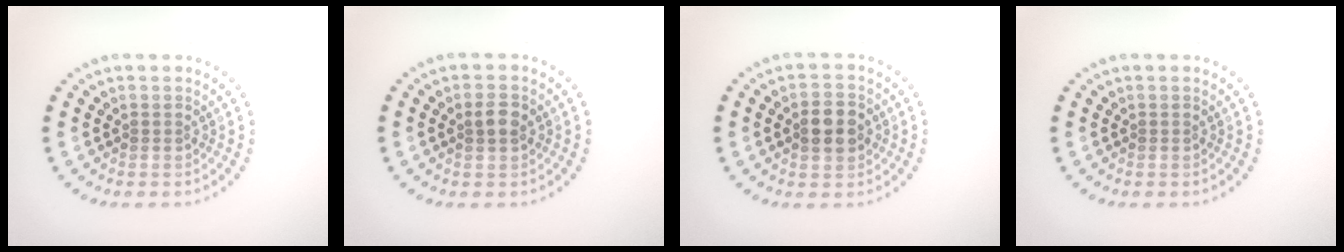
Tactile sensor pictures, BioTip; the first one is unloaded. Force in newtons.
{"total": 1.7, "press": 1.7, "slide": 0.3}
{"total": 3.7, "press": 3.7, "slide": 0.1}
{"total": 0.0}